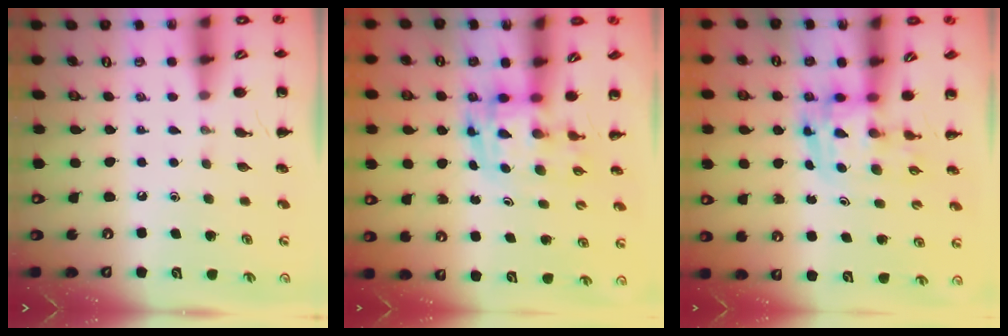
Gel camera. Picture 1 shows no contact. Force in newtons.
{"total": 3.4, "press": 3.4, "slide": 0.6}
{"total": 3.6, "press": 3.5, "slide": 0.6}